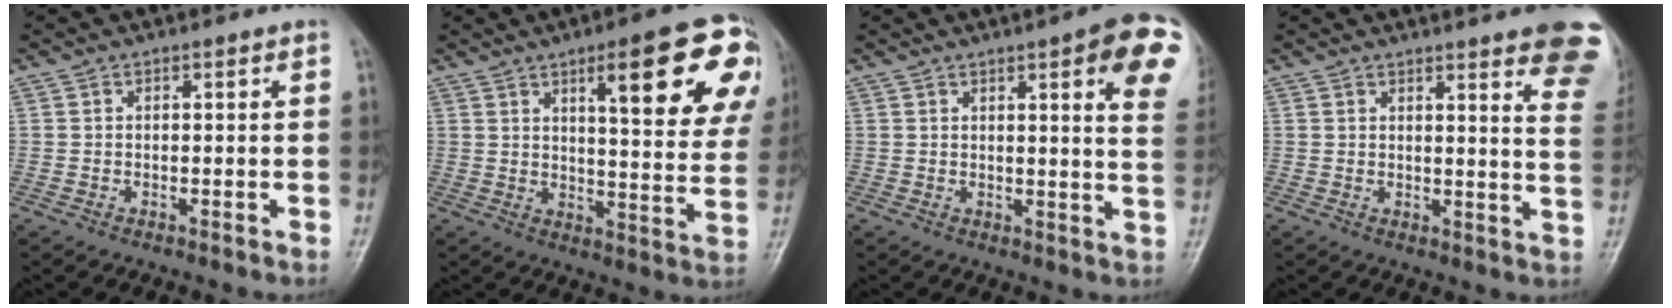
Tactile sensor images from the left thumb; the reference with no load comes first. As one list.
[{"total": 20.4, "force": [9.2, 5.1, 17.5], "torque": [-0.192, -0.026, 0.121]}, {"total": 13.4, "force": [5.9, 2.7, 11.7], "torque": [-0.117, -0.021, 0.061]}, {"total": 15.2, "force": [10.7, 2.3, 10.6], "torque": [-0.106, -0.053, 0.109]}]